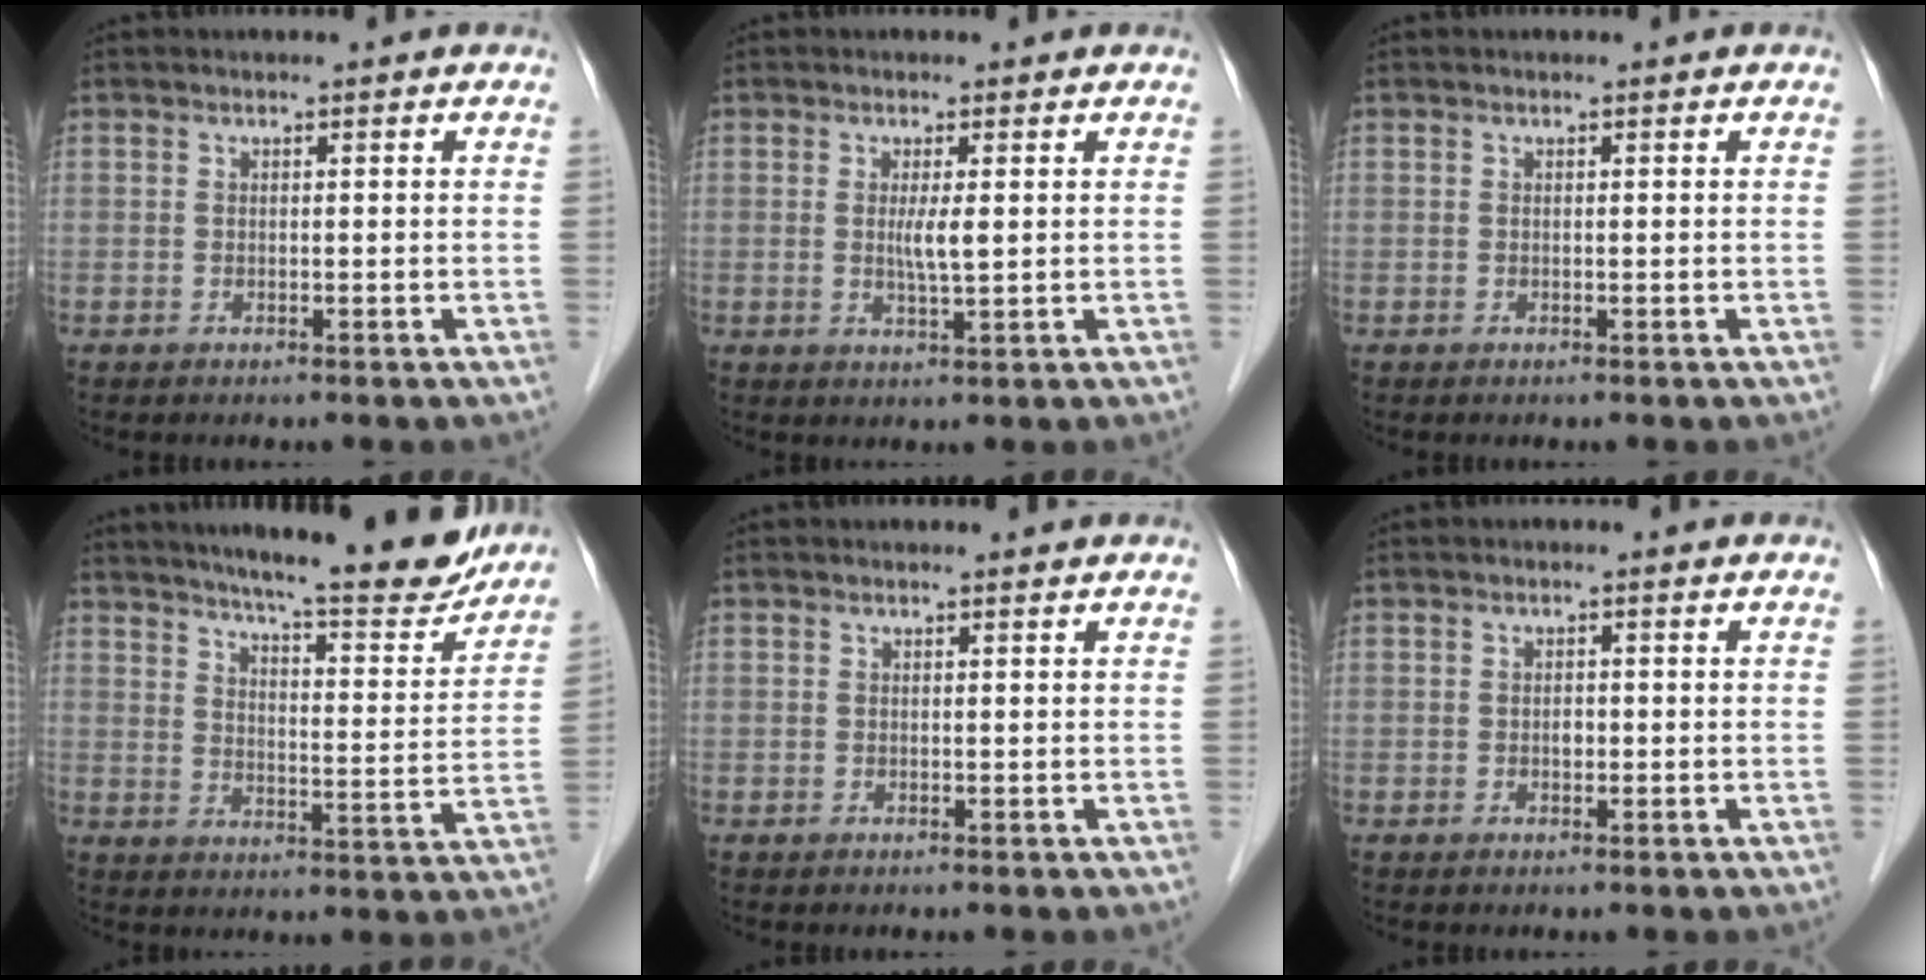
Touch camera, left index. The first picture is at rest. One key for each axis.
{"total": 2.8, "fx": 0.4, "fy": 0.1, "fz": 2.7, "tx": -0.056, "ty": -0.005, "tz": 0.008}
{"total": 0.0}
{"total": 18.6, "fx": 16.5, "fy": 2.0, "fz": 8.3, "tx": -0.119, "ty": -0.031, "tz": 0.214}
{"total": 0.5, "fx": 0.5, "fy": -0.1, "fz": 0.1, "tx": -0.009, "ty": -0.001, "tz": 0.008}
{"total": 0.9, "fx": -0.2, "fy": 0.6, "fz": 0.7, "tx": -0.012, "ty": 0.002, "tz": -0.004}